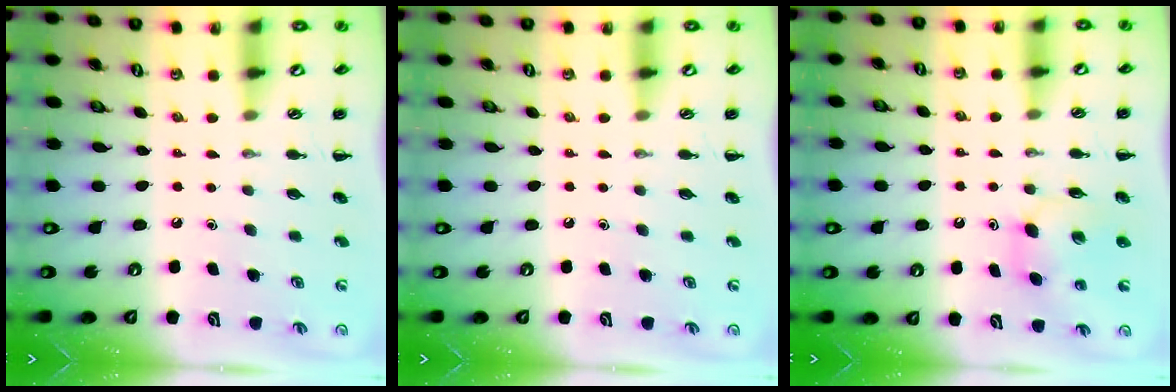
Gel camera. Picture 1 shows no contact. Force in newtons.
{"total": 0.0}
{"total": 5.8, "press": 5.7, "slide": 1.1}